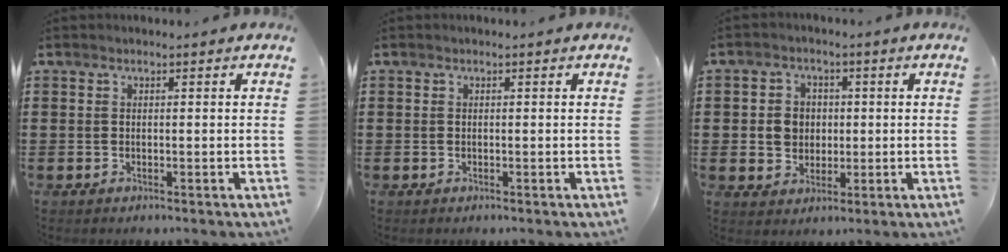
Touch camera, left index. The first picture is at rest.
{"total": 0.0}
{"total": 4.2, "force": [0.1, 3.9, 1.6], "torque": [-0.038, 0.010, -0.004]}